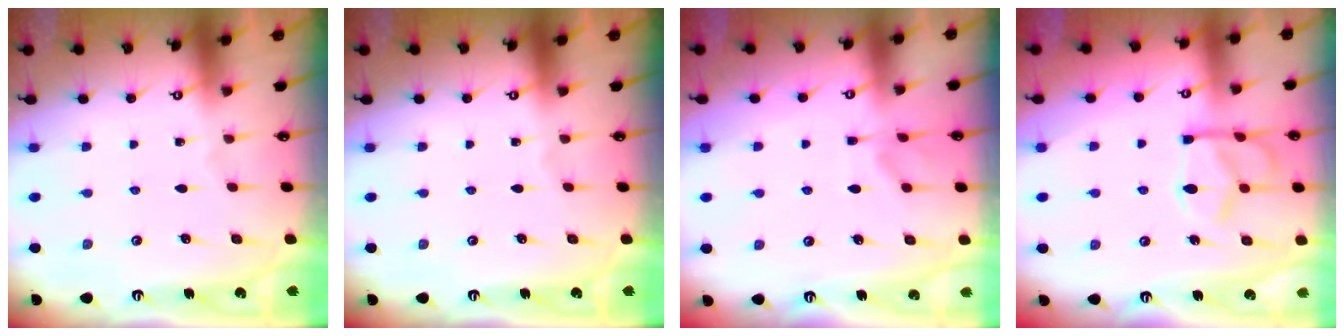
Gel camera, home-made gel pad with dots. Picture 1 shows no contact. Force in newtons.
{"total": 0.0}
{"total": 3.4, "press": 3.3, "slide": 0.8}
{"total": 10.9, "press": 10.8, "slide": 1.4}